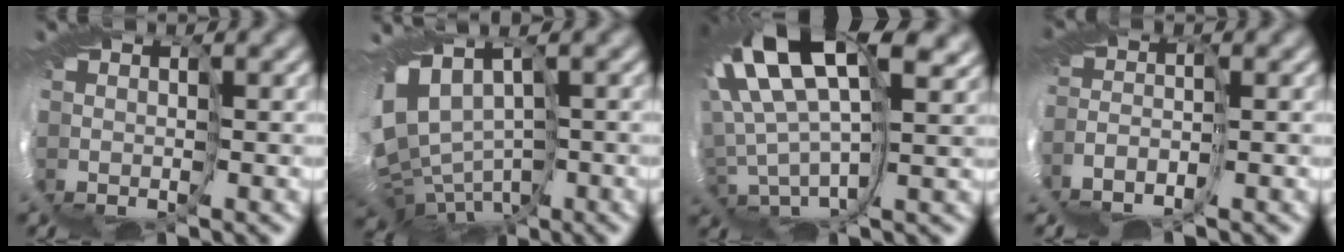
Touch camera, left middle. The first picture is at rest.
{"total": 5.6, "force": [-1.9, 3.0, 4.4], "torque": [-0.118, -0.005, -0.011]}
{"total": 11.2, "force": [5.7, 3.1, 9.1], "torque": [-0.235, 0.012, 0.114]}
{"total": 4.0, "force": [-3.6, -1.6, 0.4], "torque": [-0.052, -0.002, -0.060]}